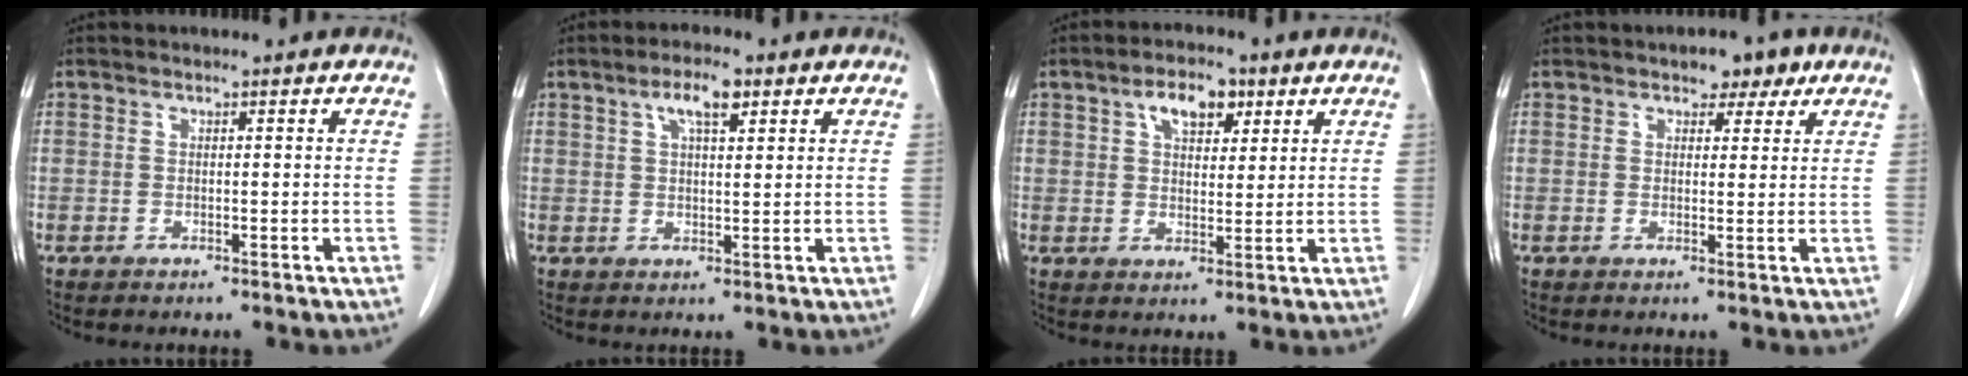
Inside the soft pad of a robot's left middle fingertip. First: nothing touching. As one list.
[{"total": 4.8, "force": [2.5, 1.1, 3.9], "torque": [-0.076, 0.006, 0.045]}, {"total": 5.7, "force": [2.9, 2.9, 4.0], "torque": [-0.068, 0.011, 0.049]}, {"total": 3.5, "force": [2.4, 2.0, 1.7], "torque": [-0.020, 0.005, 0.032]}]